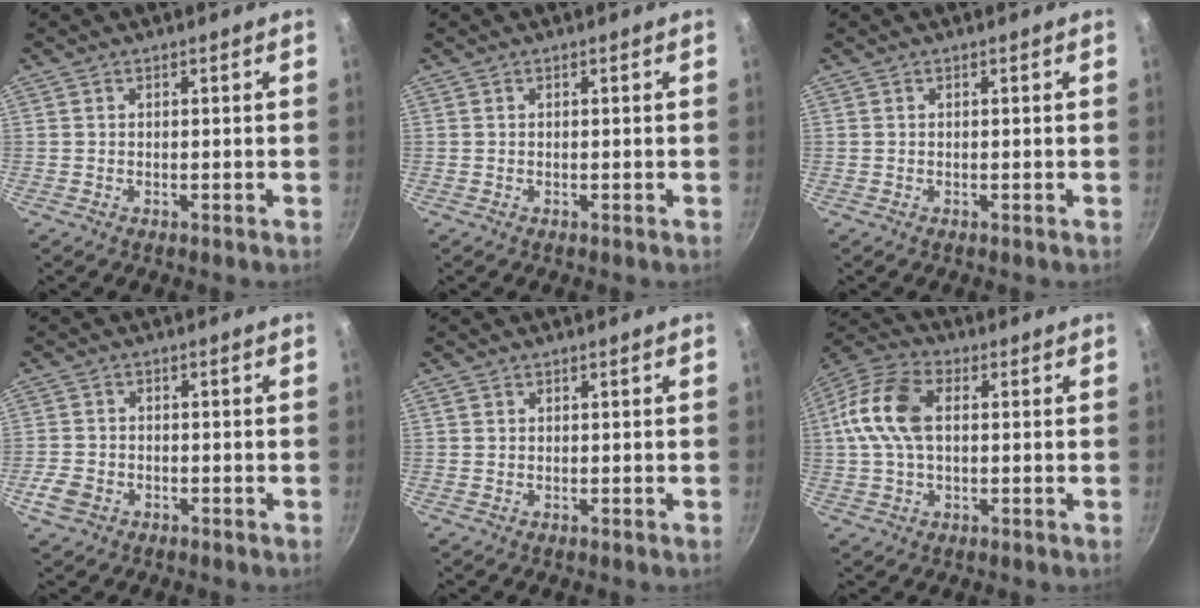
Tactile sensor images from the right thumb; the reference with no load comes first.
{"total": 0.0}
{"total": 0.0}
{"total": 4.2, "force": [-2.0, 3.1, 2.1], "torque": [-0.048, 0.013, -0.038]}
{"total": 0.6, "force": [0.3, 0.4, 0.2], "torque": [-0.004, 0.001, 0.005]}
{"total": 12.9, "force": [1.4, 7.8, 10.1], "torque": [-0.196, 0.028, 0.011]}